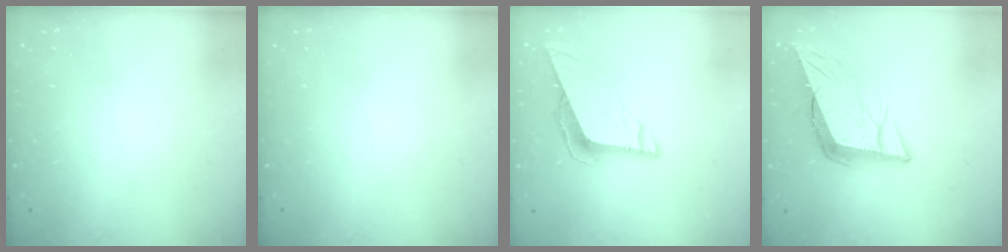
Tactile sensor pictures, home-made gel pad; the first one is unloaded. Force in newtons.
{"total": 0.0}
{"total": 8.9, "press": 8.8, "slide": 1.2}
{"total": 11.8, "press": 11.2, "slide": 3.6}